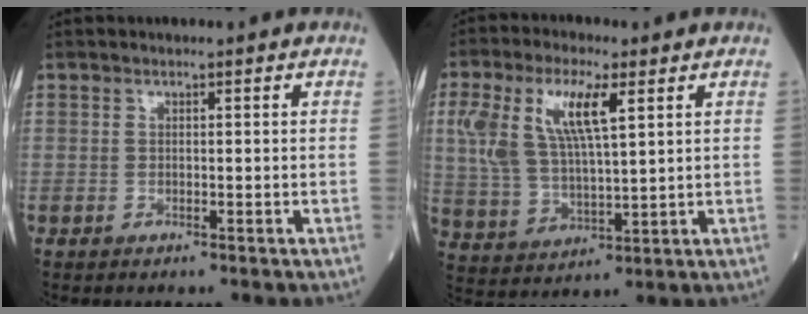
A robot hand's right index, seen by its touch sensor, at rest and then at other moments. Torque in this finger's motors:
{"motor_torque": [0.44, 0.19, 0.29, 0.15]}